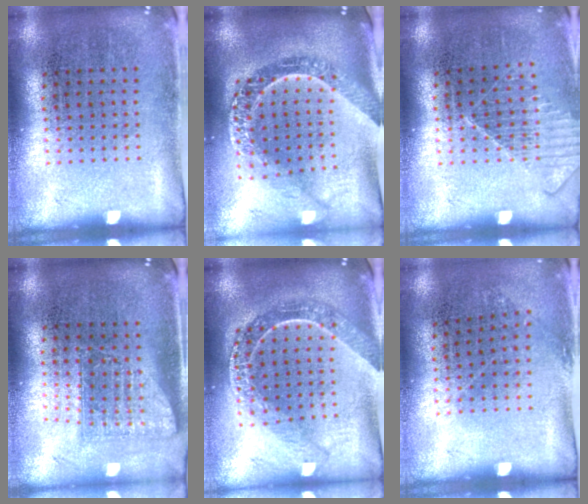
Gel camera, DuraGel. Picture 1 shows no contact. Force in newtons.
{"total": 2.9, "press": 2.2, "slide": 1.8}
{"total": 1.2, "press": 1.2, "slide": 0.1}
{"total": 1.6, "press": 1.3, "slide": 1.0}
{"total": 2.2, "press": 1.9, "slide": 1.1}
{"total": 0.7, "press": 0.5, "slide": 0.4}